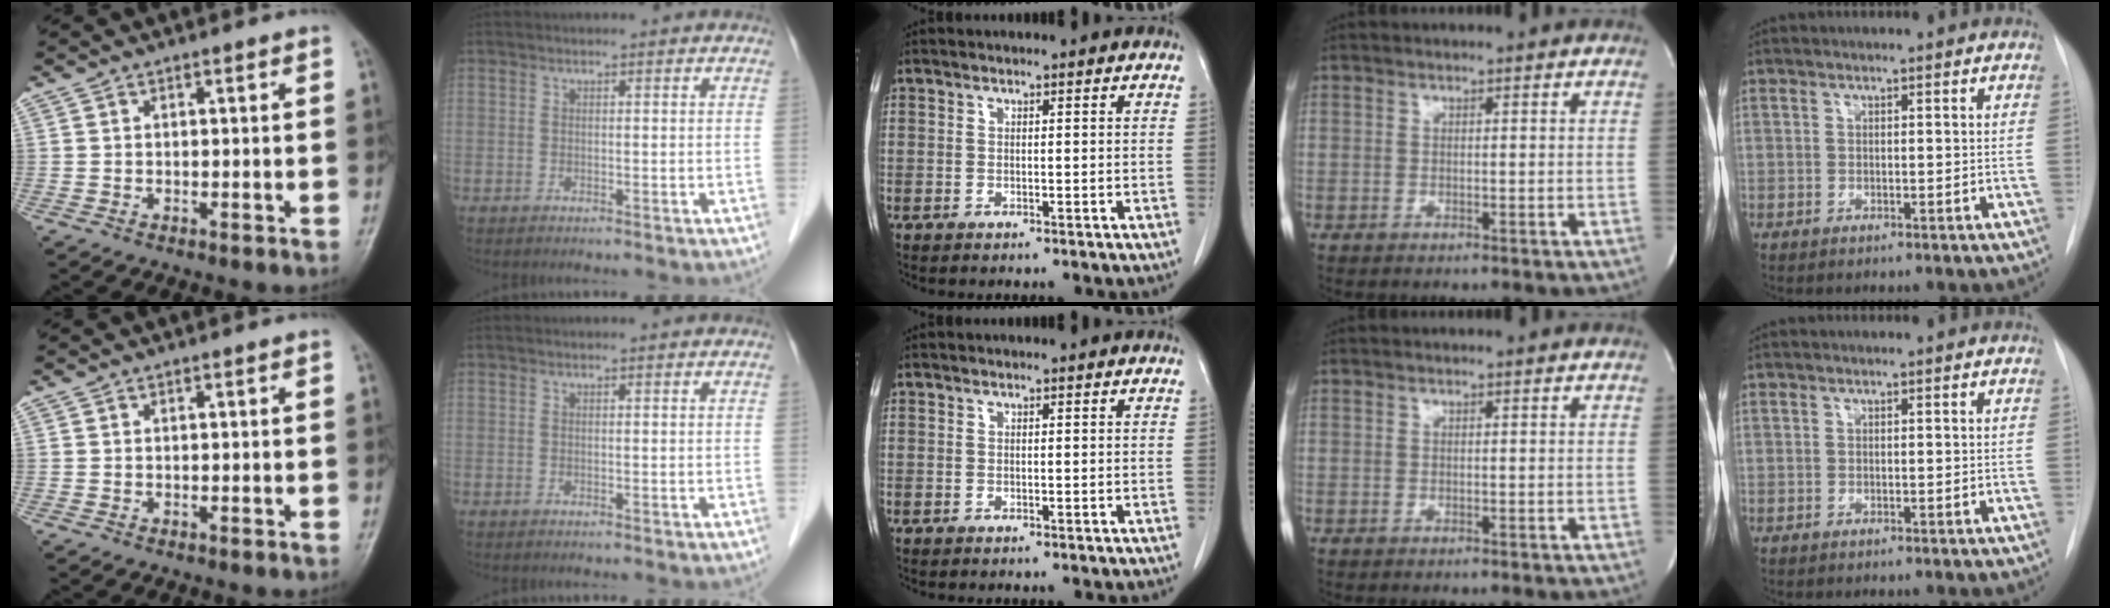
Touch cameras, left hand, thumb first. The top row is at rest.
{}